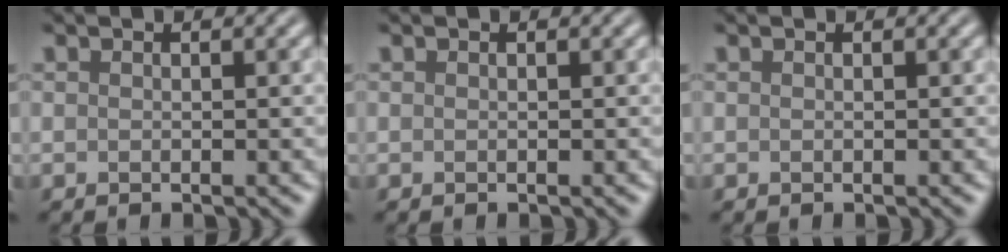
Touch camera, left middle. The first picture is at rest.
{"total": 0.0}
{"total": 0.0}